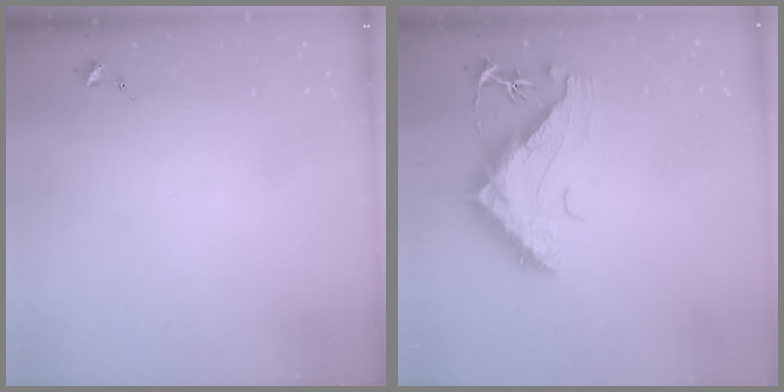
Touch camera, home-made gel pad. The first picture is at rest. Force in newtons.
{"total": 13.3, "press": 13.2, "slide": 1.3}